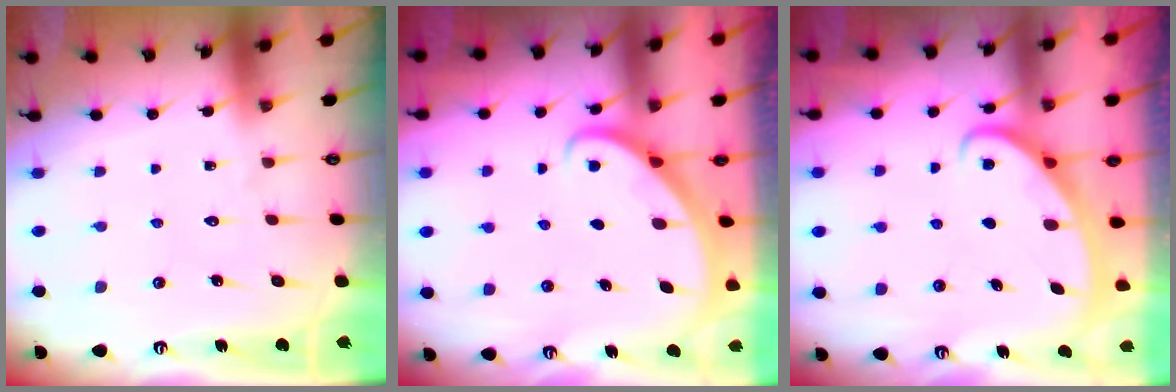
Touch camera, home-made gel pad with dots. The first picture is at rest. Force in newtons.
{"total": 2.9, "press": 2.9, "slide": 0.2}
{"total": 3.0, "press": 2.9, "slide": 0.3}